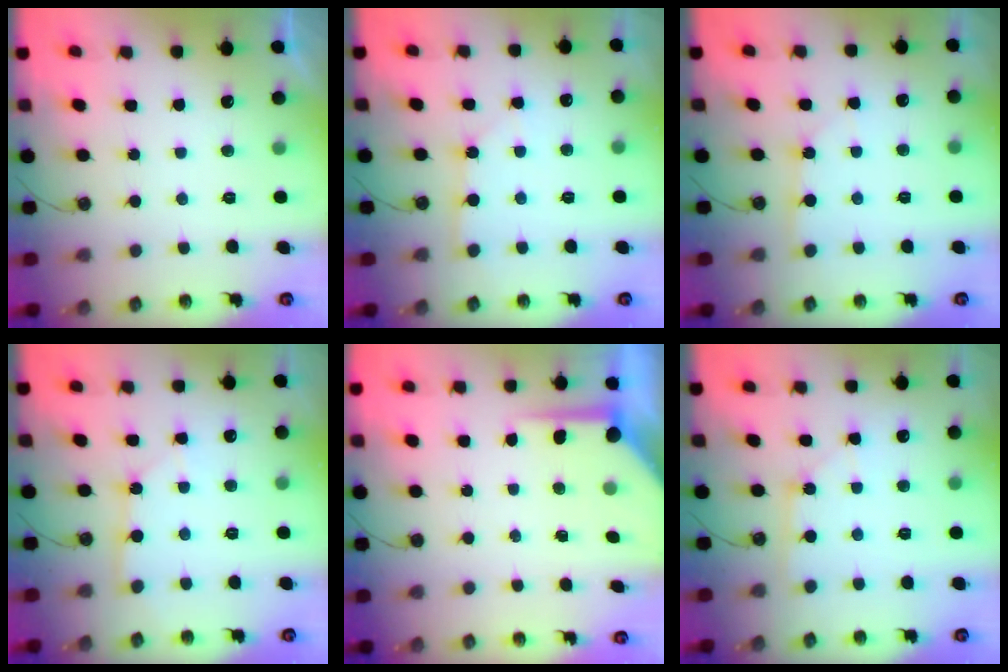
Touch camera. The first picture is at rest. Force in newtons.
{"total": 2.4, "press": 2.4, "slide": 0.4}
{"total": 2.3, "press": 2.3, "slide": 0.3}
{"total": 3.3, "press": 3.3, "slide": 0.4}
{"total": 7.8, "press": 7.7, "slide": 0.6}
{"total": 2.0, "press": 2.0, "slide": 0.3}